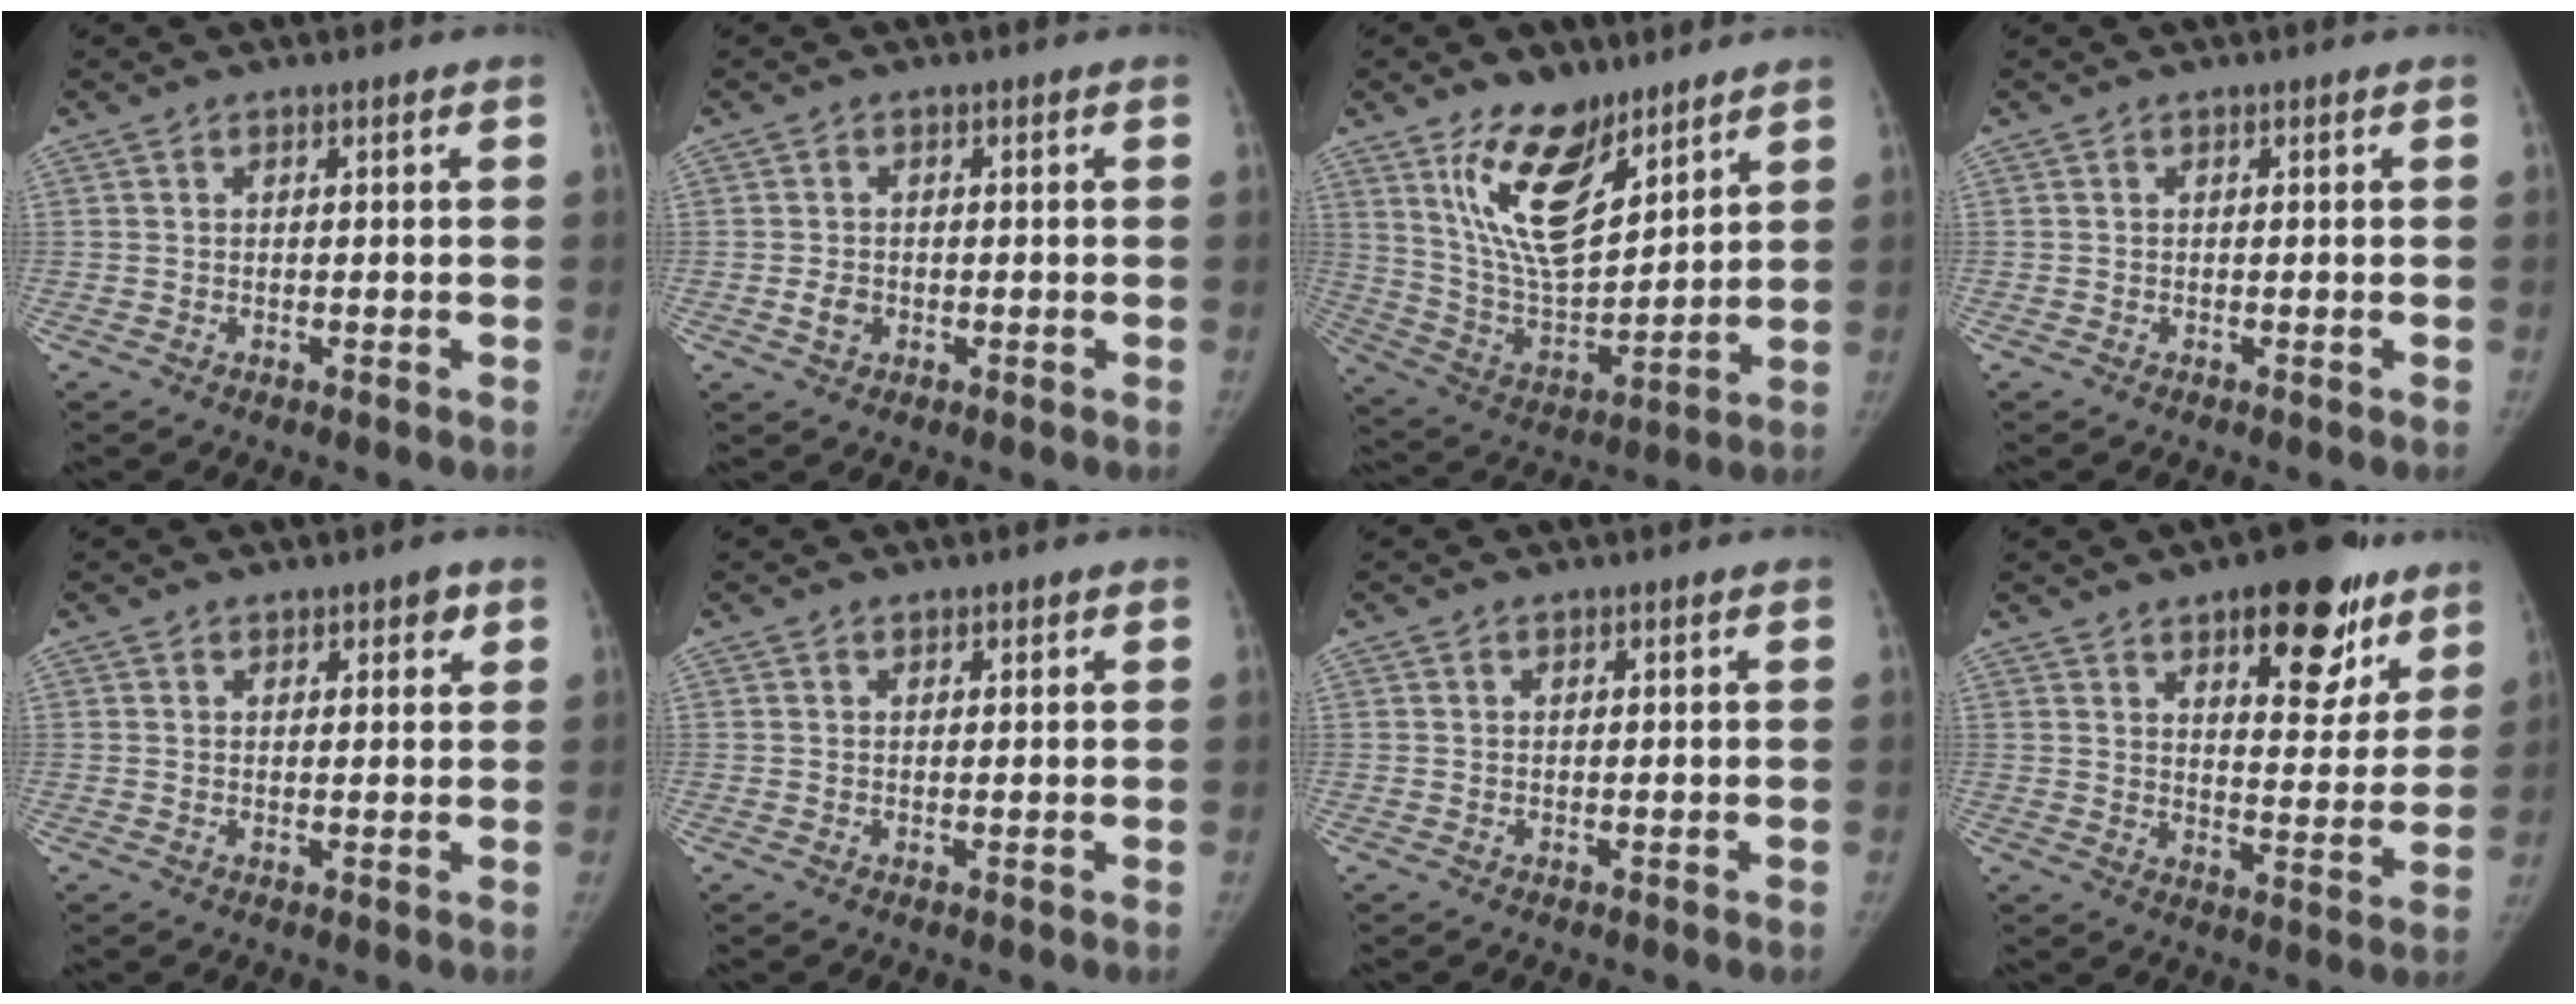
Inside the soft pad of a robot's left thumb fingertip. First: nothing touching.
{"total": 2.4, "force": [-0.6, 2.0, 1.3], "torque": [-0.016, 0.003, -0.010]}
{"total": 16.0, "force": [10.0, 7.4, 10.2], "torque": [-0.141, -0.069, 0.198]}
{"total": 0.0}
{"total": 2.8, "force": [1.8, 1.6, 1.5], "torque": [0.002, -0.008, 0.023]}
{"total": 1.0, "force": [0.7, 0.6, 0.3], "torque": [0.006, -0.004, 0.007]}
{"total": 0.0}
{"total": 18.2, "force": [10.7, 8.1, 12.2], "torque": [-0.103, -0.050, 0.148]}